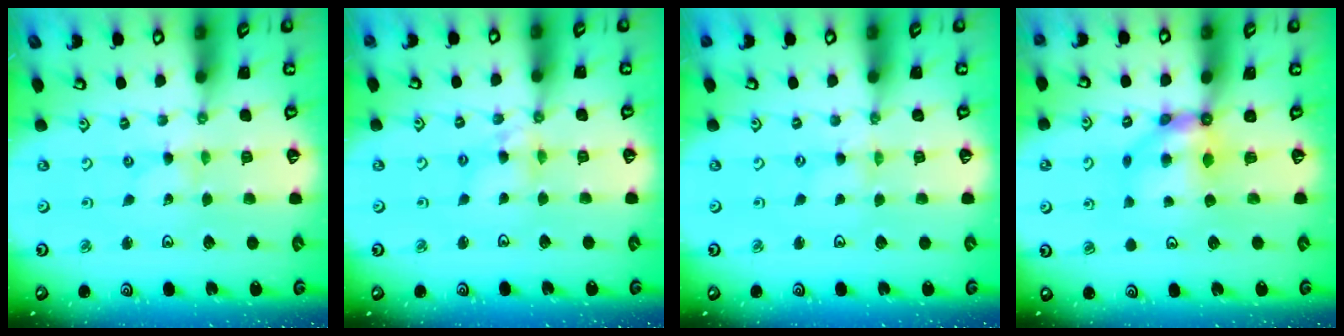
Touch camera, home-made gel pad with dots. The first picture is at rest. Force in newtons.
{"total": 6.1, "press": 6.1, "slide": 0.5}
{"total": 0.0}
{"total": 6.8, "press": 6.7, "slide": 0.8}